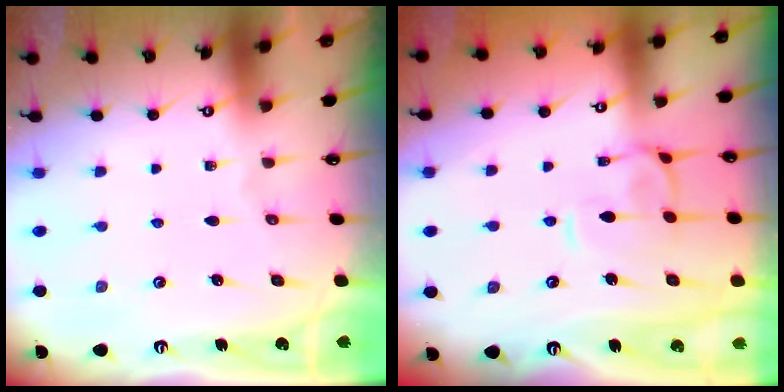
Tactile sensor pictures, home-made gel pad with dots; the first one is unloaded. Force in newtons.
{"total": 2.1, "press": 2.0, "slide": 0.7}